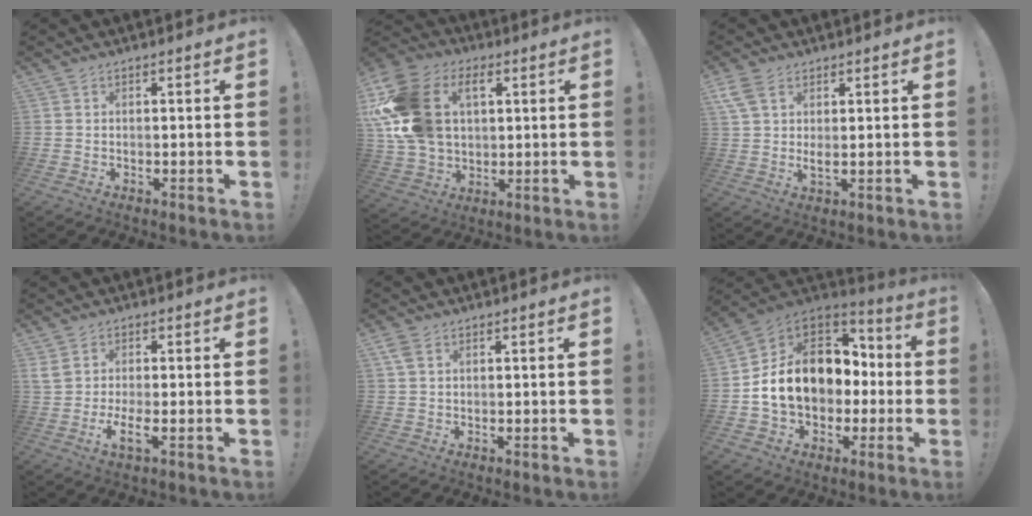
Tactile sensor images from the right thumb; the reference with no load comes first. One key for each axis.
{"total": 21.2, "fx": 5.9, "fy": 15.1, "fz": 13.6, "tx": -0.256, "ty": -0.013, "tz": 0.113}
{"total": 5.0, "fx": 2.4, "fy": 2.2, "fz": 3.8, "tx": -0.063, "ty": -0.011, "tz": 0.048}
{"total": 5.3, "fx": -0.7, "fy": 1.6, "fz": 5.1, "tx": -0.098, "ty": -0.015, "tz": -0.013}
{"total": 3.0, "fx": 1.3, "fy": 1.6, "fz": 2.1, "tx": -0.037, "ty": 0.001, "tz": 0.025}
{"total": 17.7, "fx": 1.1, "fy": 13.8, "fz": 11.1, "tx": -0.173, "ty": 0.009, "tz": 0.044}